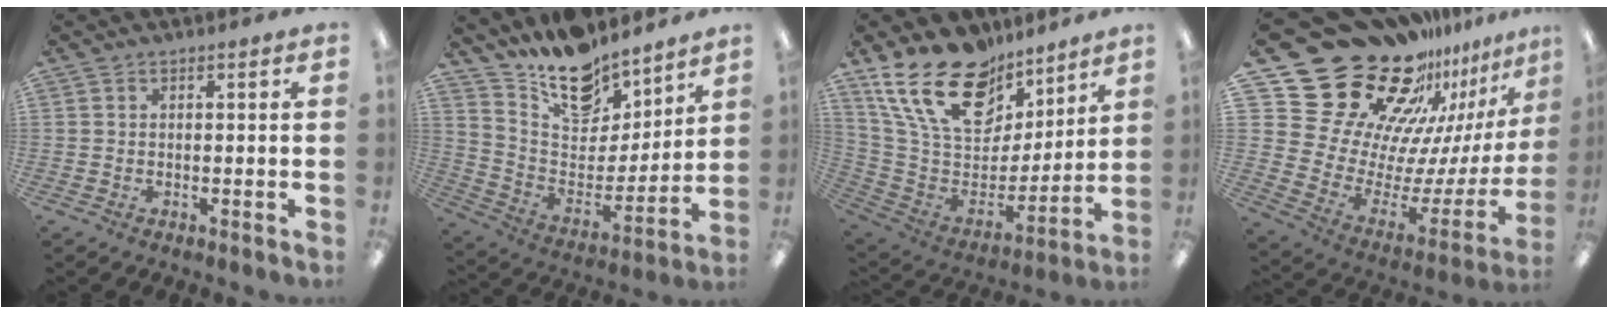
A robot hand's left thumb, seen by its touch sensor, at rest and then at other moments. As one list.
[{"total": 16.2, "force": [13.7, 7.4, 4.5], "torque": [-0.084, -0.109, 0.251]}, {"total": 23.3, "force": [15.0, 13.1, 12.0], "torque": [-0.220, -0.090, 0.278]}, {"total": 30.2, "force": [20.9, 17.5, 13.0], "torque": [-0.186, -0.202, 0.430]}]